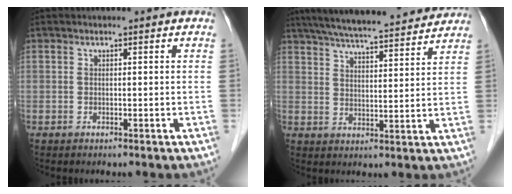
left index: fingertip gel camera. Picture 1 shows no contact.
{"total": 19.7, "force": [17.7, 2.1, 8.5], "torque": [-0.141, 0.031, 0.252]}